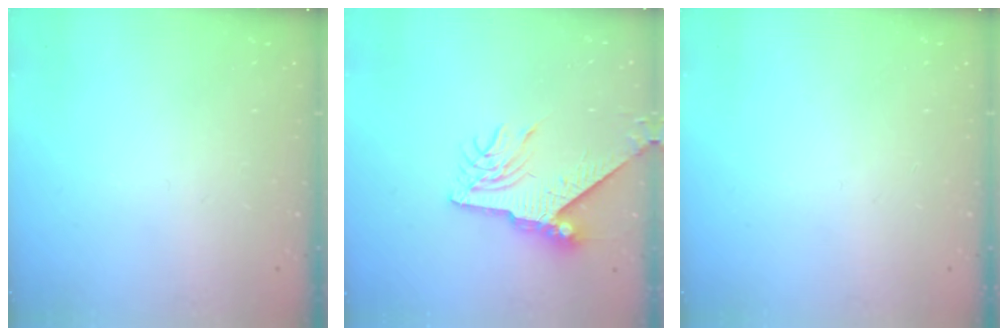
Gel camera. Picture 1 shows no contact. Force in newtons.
{"total": 9.2, "press": 9.1, "slide": 0.9}
{"total": 0.0}